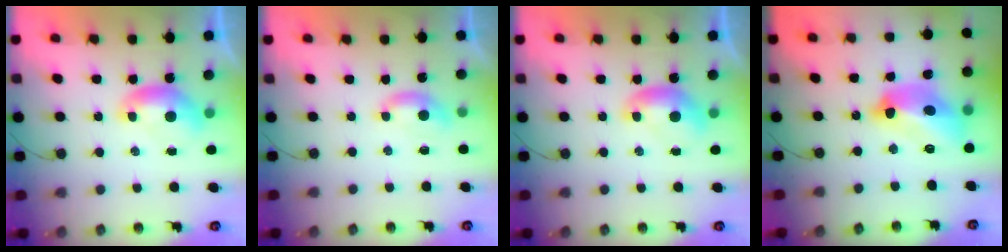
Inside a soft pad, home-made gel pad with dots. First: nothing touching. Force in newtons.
{"total": 1.7, "press": 1.6, "slide": 0.6}
{"total": 0.0}
{"total": 12.0, "press": 11.8, "slide": 2.1}